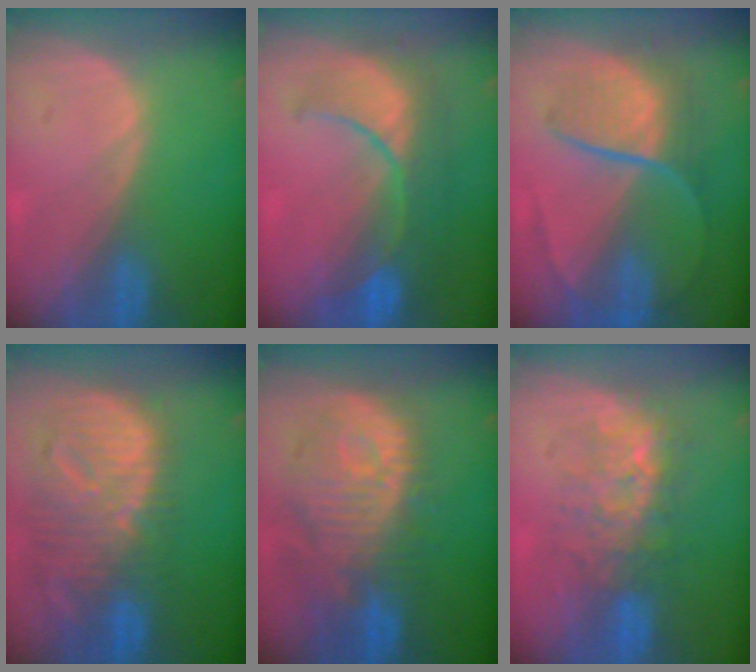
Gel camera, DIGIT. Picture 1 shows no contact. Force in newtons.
{"total": 9.9, "press": 9.1, "slide": 3.9}
{"total": 8.8, "press": 7.6, "slide": 4.6}
{"total": 12.6, "press": 11.0, "slide": 6.2}
{"total": 12.4, "press": 11.1, "slide": 5.6}
{"total": 7.6, "press": 7.3, "slide": 2.0}